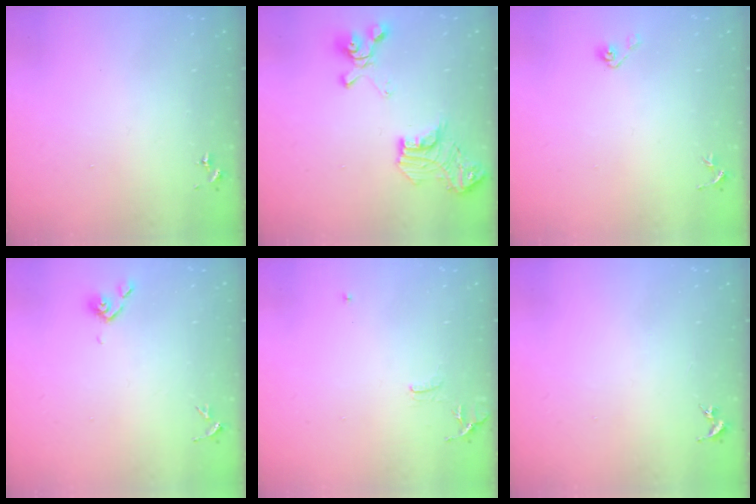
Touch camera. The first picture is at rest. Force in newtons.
{"total": 18.7, "press": 18.6, "slide": 1.6}
{"total": 4.0, "press": 3.6, "slide": 1.8}
{"total": 4.4, "press": 4.4, "slide": 0.7}
{"total": 8.1, "press": 8.0, "slide": 0.7}
{"total": 0.0}